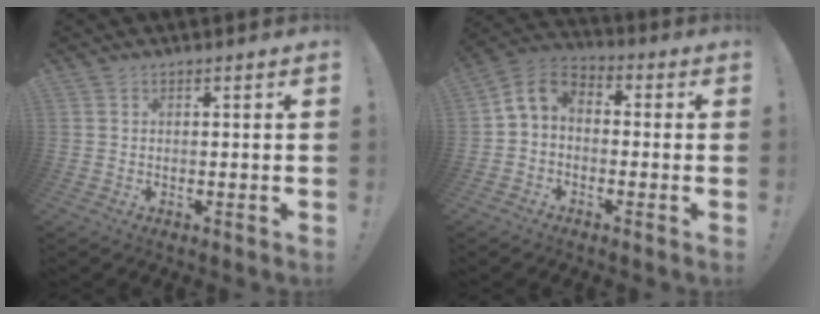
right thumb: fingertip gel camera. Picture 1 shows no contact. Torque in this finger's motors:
{"motor_torque": [0.03, 0.05, -0.03, -0.02, 0.04]}